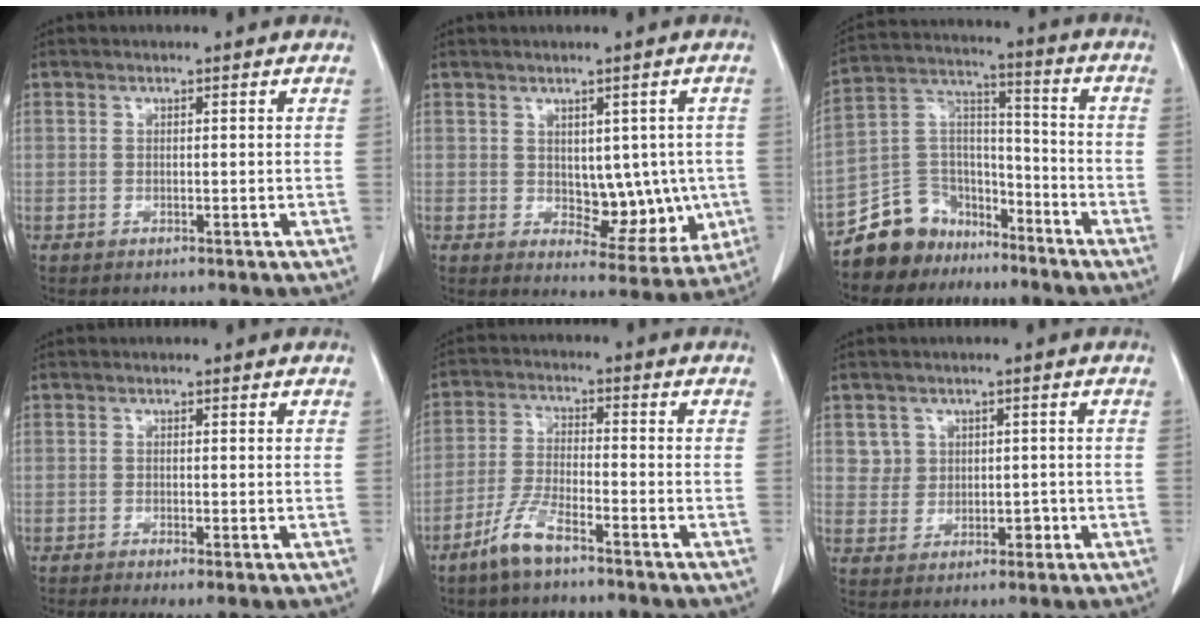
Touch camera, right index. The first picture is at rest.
{"total": 8.3, "force": [-0.1, 5.0, 6.6], "torque": [-0.063, 0.004, 0.015]}
{"total": 11.5, "force": [-9.0, 6.9, 1.6], "torque": [-0.040, 0.062, -0.163]}
{"total": 2.8, "force": [-1.7, 0.6, 2.2], "torque": [-0.035, -0.009, -0.028]}
{"total": 6.1, "force": [-4.6, 0.8, 3.9], "torque": [-0.092, -0.008, -0.094]}
{"total": 3.7, "force": [0.6, 3.6, 0.8], "torque": [0.000, 0.004, 0.014]}